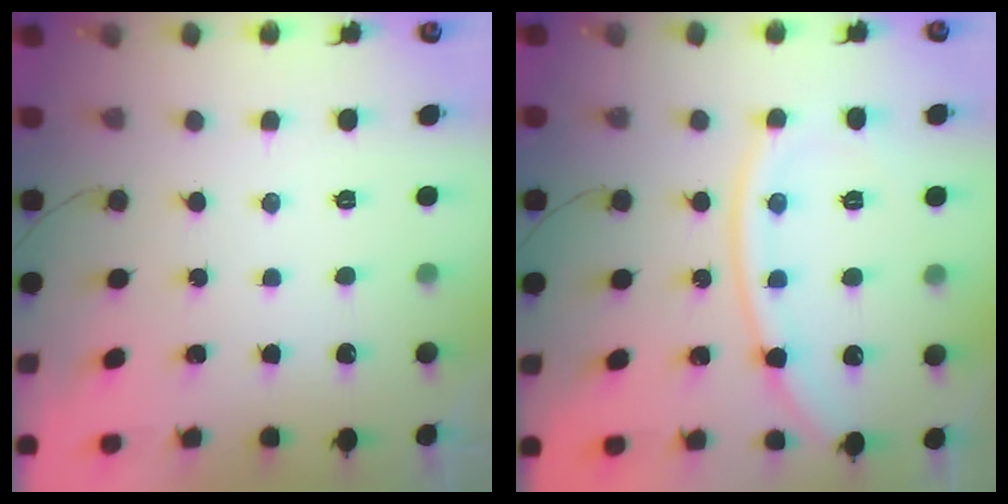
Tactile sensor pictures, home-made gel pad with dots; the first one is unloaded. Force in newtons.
{"total": 12.3, "press": 12.1, "slide": 1.6}